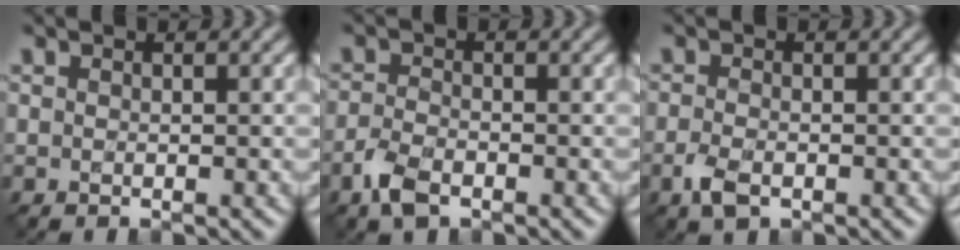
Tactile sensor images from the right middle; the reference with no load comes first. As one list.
[{"total": 2.8, "force": [-1.8, 1.3, 1.7], "torque": [-0.042, -0.002, -0.043]}, {"total": 2.2, "force": [-1.1, 1.1, 1.5], "torque": [-0.037, -0.006, -0.026]}]